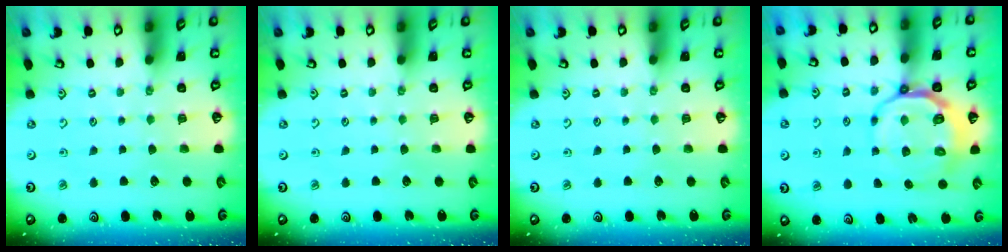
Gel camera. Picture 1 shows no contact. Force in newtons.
{"total": 0.0}
{"total": 0.0}
{"total": 9.5, "press": 9.0, "slide": 3.0}